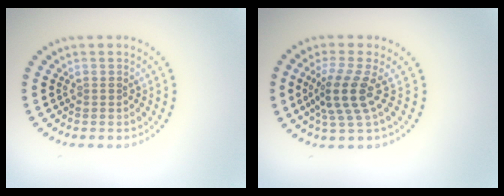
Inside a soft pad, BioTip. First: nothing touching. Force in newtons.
{"total": 3.7, "press": 2.8, "slide": 2.4}